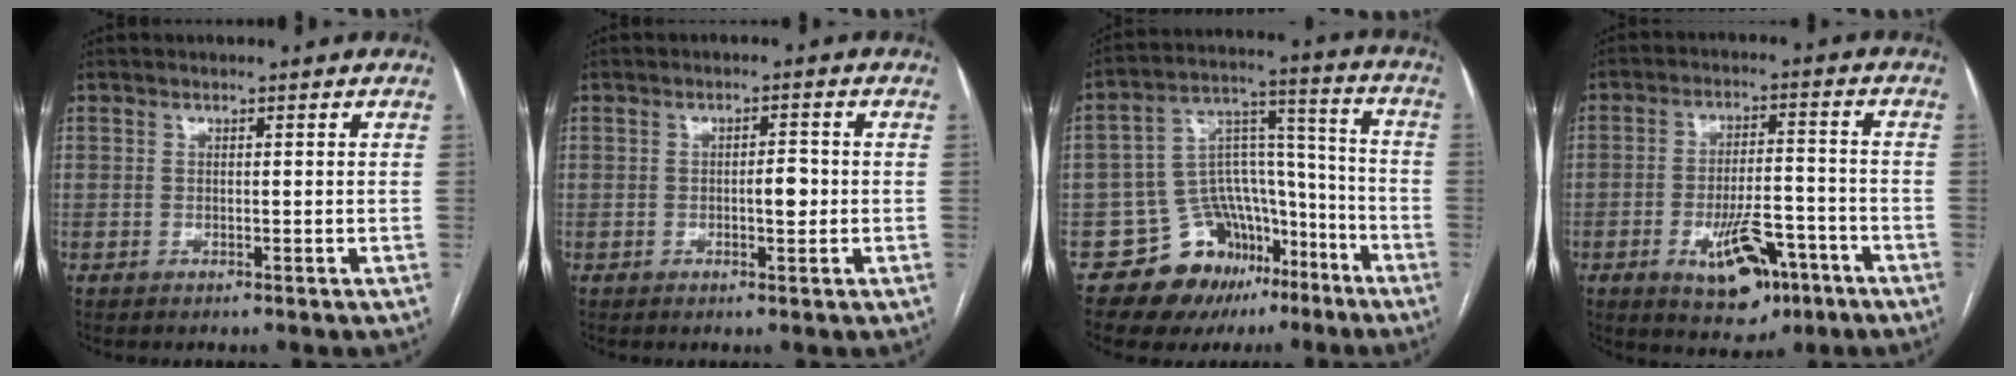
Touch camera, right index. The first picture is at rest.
{"total": 2.8, "force": [-0.3, 0.9, 2.7], "torque": [-0.040, 0.003, -0.004]}
{"total": 14.1, "force": [-8.9, 9.5, 5.4], "torque": [-0.073, 0.078, -0.134]}
{"total": 10.5, "force": [-5.1, 4.6, 7.9], "torque": [-0.129, 0.004, -0.071]}